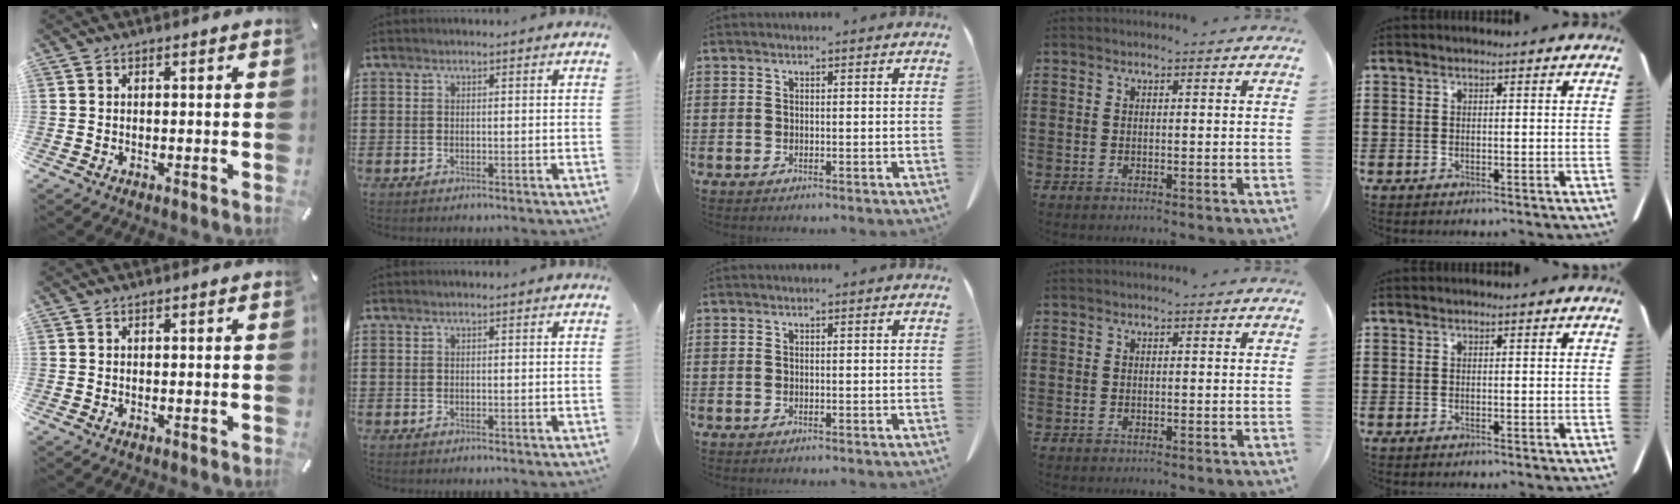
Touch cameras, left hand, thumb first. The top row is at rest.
{}